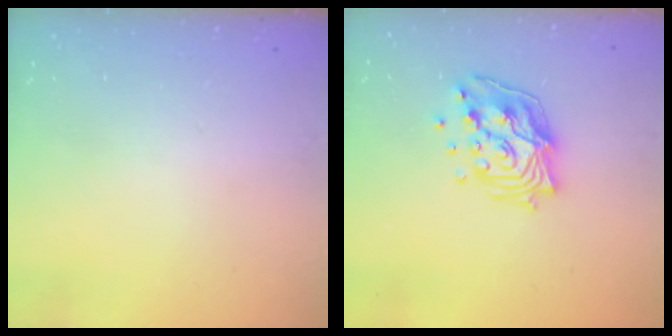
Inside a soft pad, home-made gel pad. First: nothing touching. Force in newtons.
{"total": 14.9, "press": 14.8, "slide": 1.4}